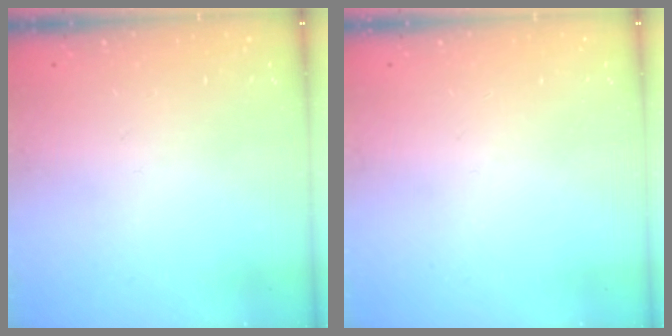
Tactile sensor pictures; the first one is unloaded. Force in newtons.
{"total": 0.0}